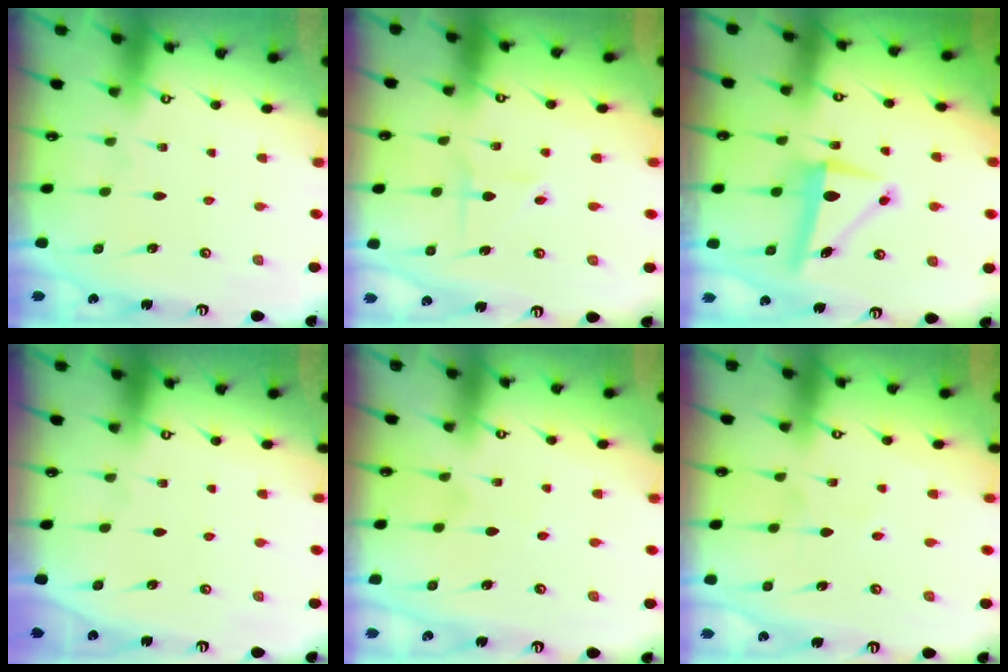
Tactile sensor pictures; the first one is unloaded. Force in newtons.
{"total": 1.8, "press": 1.8, "slide": 0.2}
{"total": 8.7, "press": 8.6, "slide": 1.6}
{"total": 0.0}
{"total": 3.2, "press": 3.2, "slide": 0.4}
{"total": 3.5, "press": 3.3, "slide": 1.1}